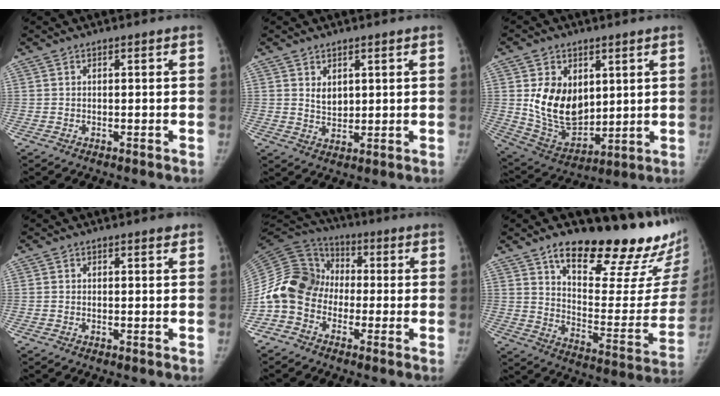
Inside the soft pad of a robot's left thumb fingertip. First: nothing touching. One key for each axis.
{"total": 3.4, "fx": 1.4, "fy": 2.4, "fz": 2.0, "tx": -0.018, "ty": -0.014, "tz": 0.031}
{"total": 14.6, "fx": 3.2, "fy": 10.2, "fz": 10.0, "tx": -0.124, "ty": -0.032, "tz": 0.080}
{"total": 0.8, "fx": 0.4, "fy": 0.5, "fz": 0.6, "tx": -0.006, "ty": 0.000, "tz": 0.002}
{"total": 14.1, "fx": -3.9, "fy": 11.2, "fz": 7.6, "tx": -0.151, "ty": 0.053, "tz": -0.091}
{"total": 27.5, "fx": 19.7, "fy": 8.5, "fz": 17.2, "tx": -0.202, "ty": -0.107, "tz": 0.281}